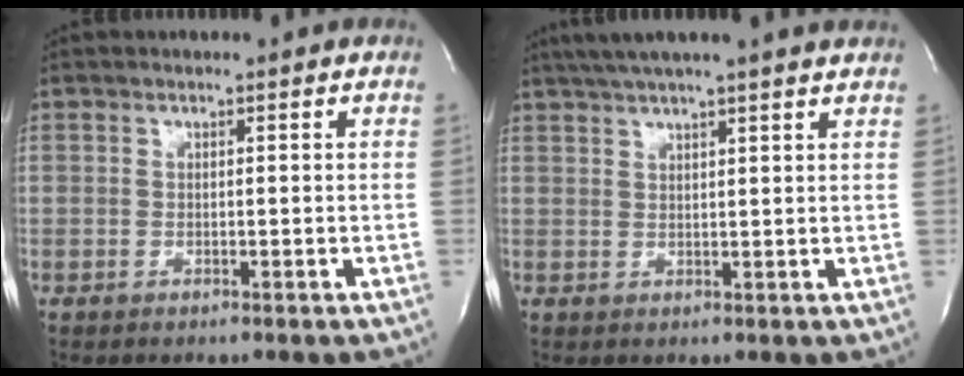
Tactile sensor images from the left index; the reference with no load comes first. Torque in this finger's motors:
{"motor_torque": [0.27, -0.35, 0.21, 0.10]}